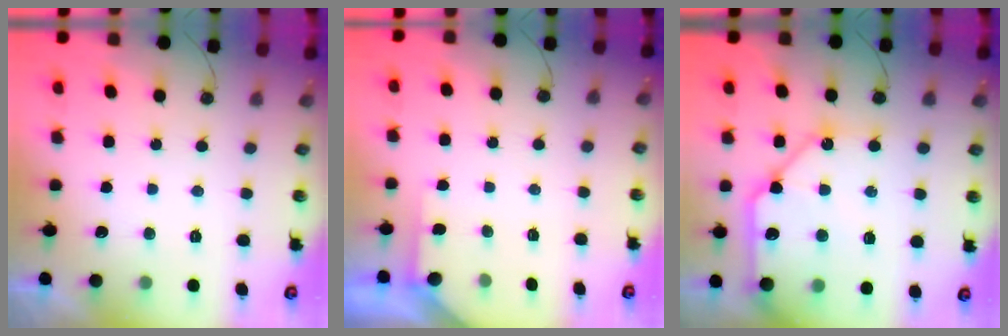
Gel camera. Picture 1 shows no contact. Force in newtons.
{"total": 1.8, "press": 1.8, "slide": 0.3}
{"total": 15.9, "press": 15.9, "slide": 1.3}